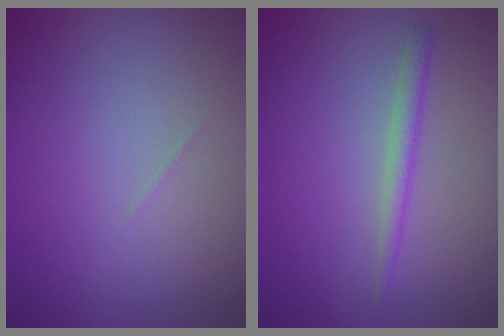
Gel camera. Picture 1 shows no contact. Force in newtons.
{"total": 1.5, "press": 1.5, "slide": 0.1}